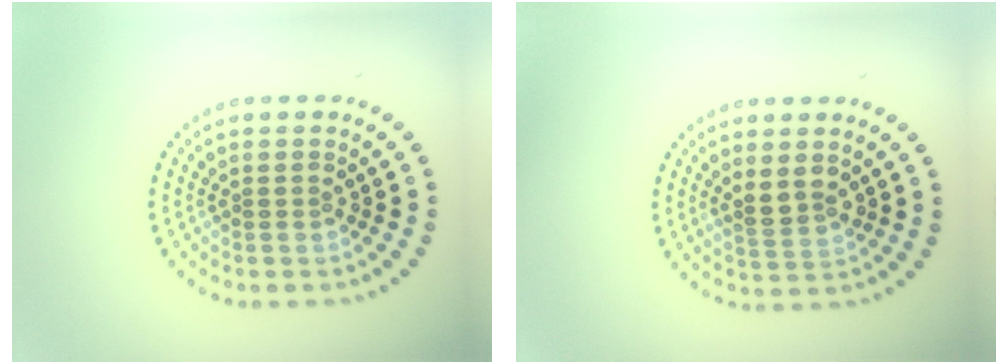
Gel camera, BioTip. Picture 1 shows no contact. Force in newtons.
{"total": 2.1, "press": 1.9, "slide": 0.9}